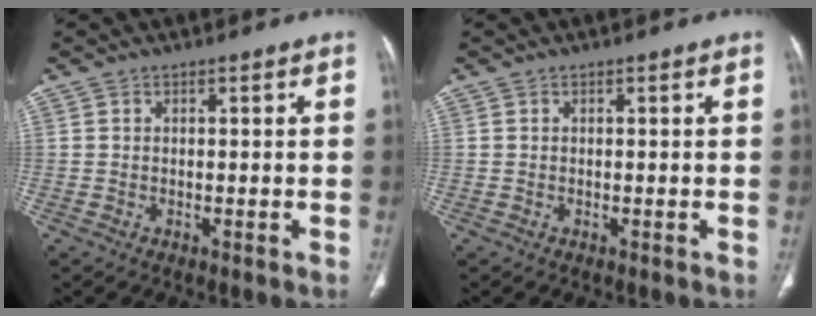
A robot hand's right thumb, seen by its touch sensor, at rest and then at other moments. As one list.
[{"total": 0.0}]